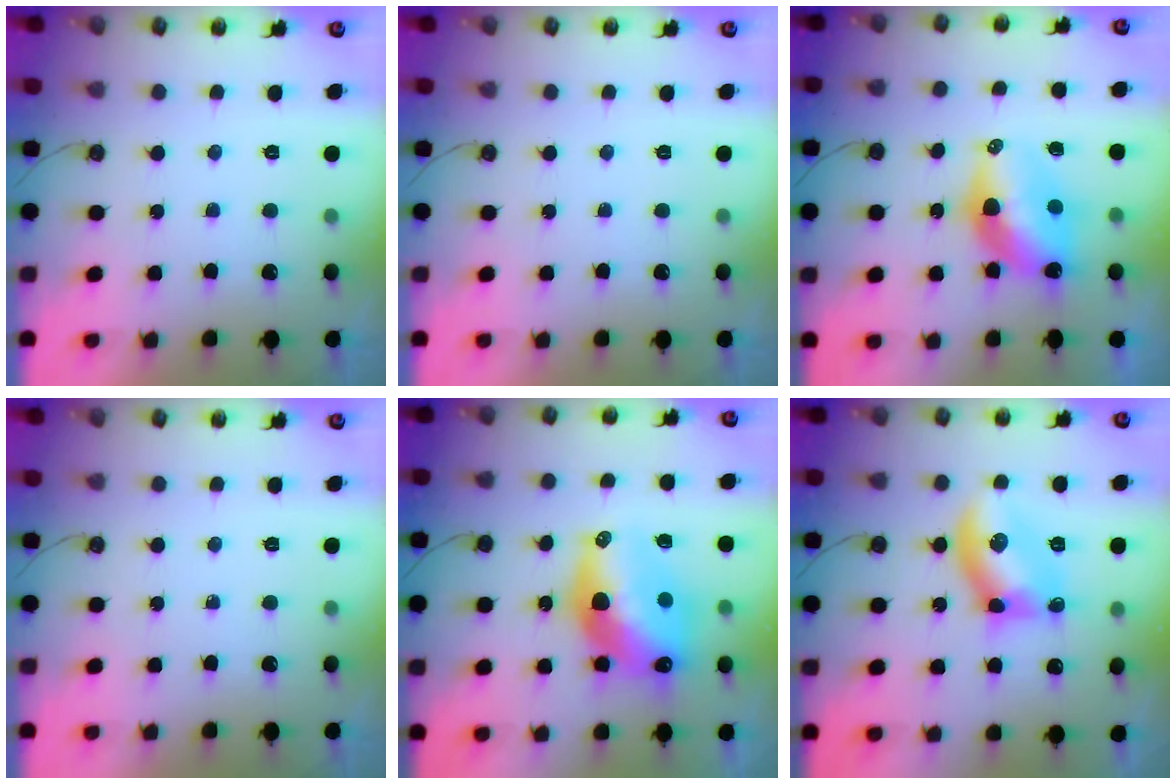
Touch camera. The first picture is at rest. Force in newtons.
{"total": 0.0}
{"total": 11.3, "press": 11.3, "slide": 1.0}
{"total": 0.0}
{"total": 17.1, "press": 17.0, "slide": 1.4}
{"total": 11.7, "press": 11.7, "slide": 0.5}